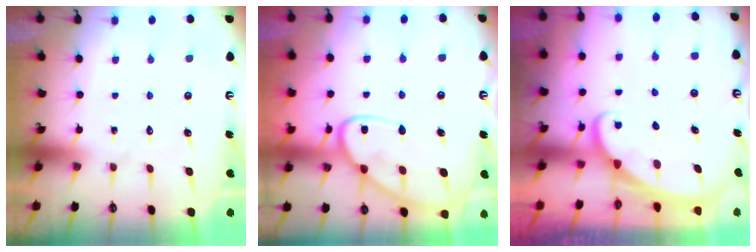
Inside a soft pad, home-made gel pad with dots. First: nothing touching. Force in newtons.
{"total": 12.4, "press": 12.3, "slide": 1.2}
{"total": 1.9, "press": 1.9, "slide": 0.1}